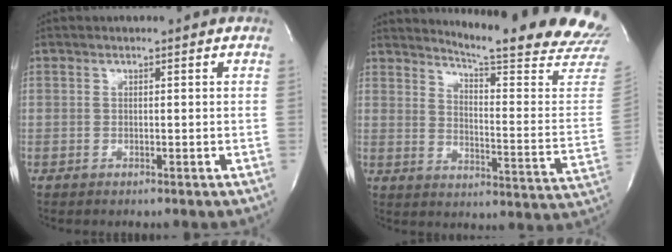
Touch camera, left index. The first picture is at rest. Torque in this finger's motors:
{"motor_torque": [0.19, -0.29, 0.29, 0.06]}